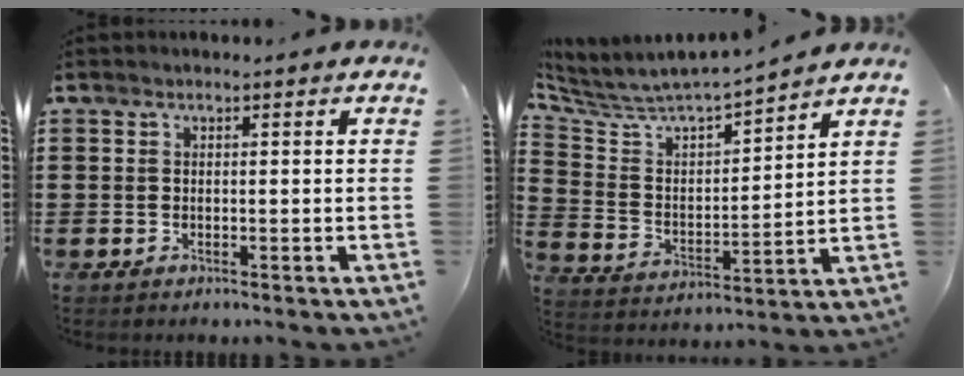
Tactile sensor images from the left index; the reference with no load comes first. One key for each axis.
{"total": 5.1, "fx": 4.9, "fy": 0.9, "fz": 1.1, "tx": -0.051, "ty": -0.043, "tz": 0.076}